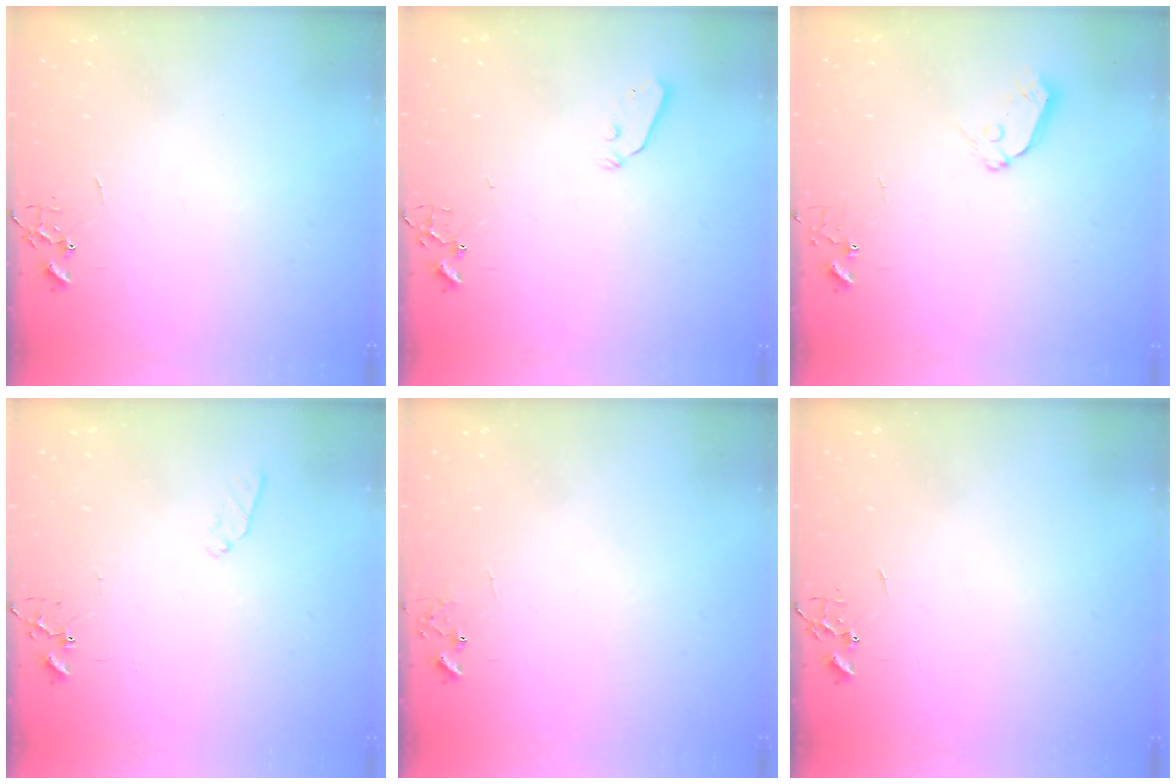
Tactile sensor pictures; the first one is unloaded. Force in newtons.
{"total": 3.8, "press": 3.7, "slide": 0.7}
{"total": 7.0, "press": 7.0, "slide": 0.6}
{"total": 6.6, "press": 6.5, "slide": 0.6}
{"total": 6.5, "press": 6.5, "slide": 0.5}
{"total": 0.0}